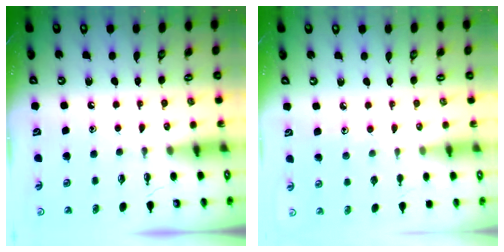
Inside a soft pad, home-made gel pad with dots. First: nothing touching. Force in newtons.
{"total": 5.3, "press": 5.3, "slide": 0.6}